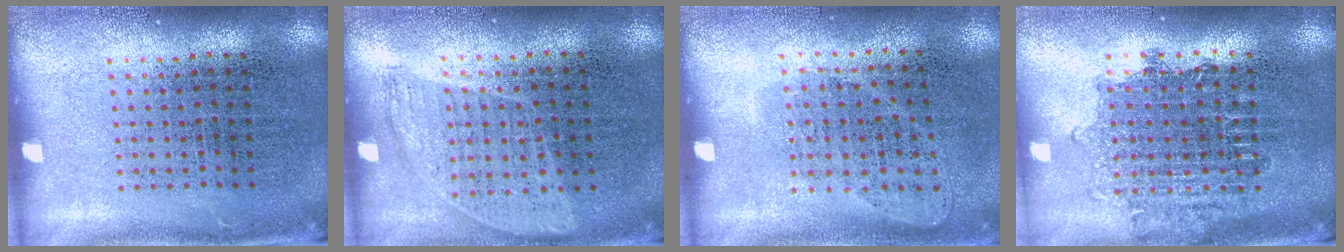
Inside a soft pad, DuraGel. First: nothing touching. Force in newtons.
{"total": 0.9, "press": 0.7, "slide": 0.4}
{"total": 1.0, "press": 0.8, "slide": 0.5}
{"total": 1.7, "press": 1.4, "slide": 1.0}